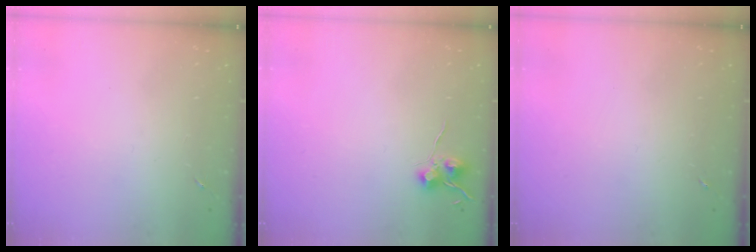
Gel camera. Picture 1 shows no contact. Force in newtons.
{"total": 6.9, "press": 6.9, "slide": 0.6}
{"total": 0.0}